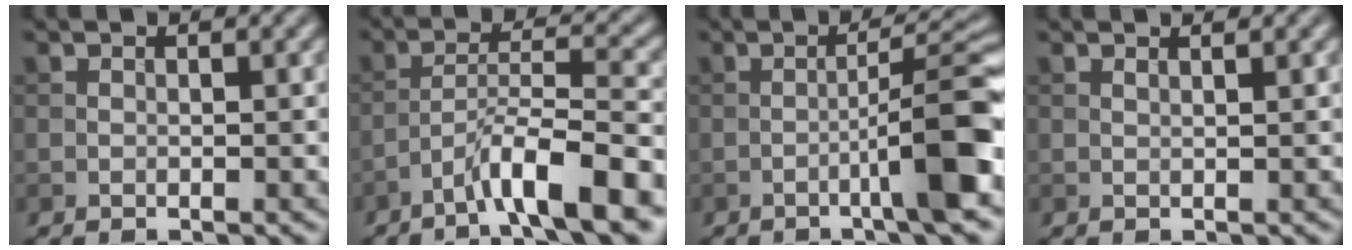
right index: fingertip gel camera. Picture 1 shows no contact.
{"total": 7.8, "force": [-4.7, 1.2, 6.0], "torque": [-0.101, 0.013, -0.081]}
{"total": 6.5, "force": [-2.2, 0.5, 6.1], "torque": [-0.086, 0.021, -0.044]}
{"total": 0.9, "force": [0.6, 0.2, 0.6], "torque": [-0.007, -0.001, 0.005]}